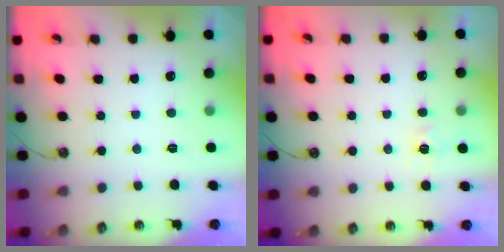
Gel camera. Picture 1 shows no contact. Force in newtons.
{"total": 5.0, "press": 5.0, "slide": 0.7}